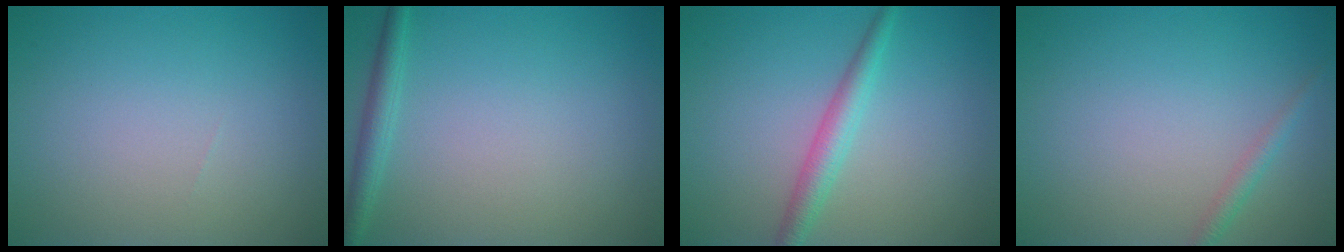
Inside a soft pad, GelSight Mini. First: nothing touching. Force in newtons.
{"total": 1.8, "press": 1.8, "slide": 0.1}
{"total": 2.5, "press": 2.5, "slide": 0.1}
{"total": 1.2, "press": 1.2, "slide": 0.1}